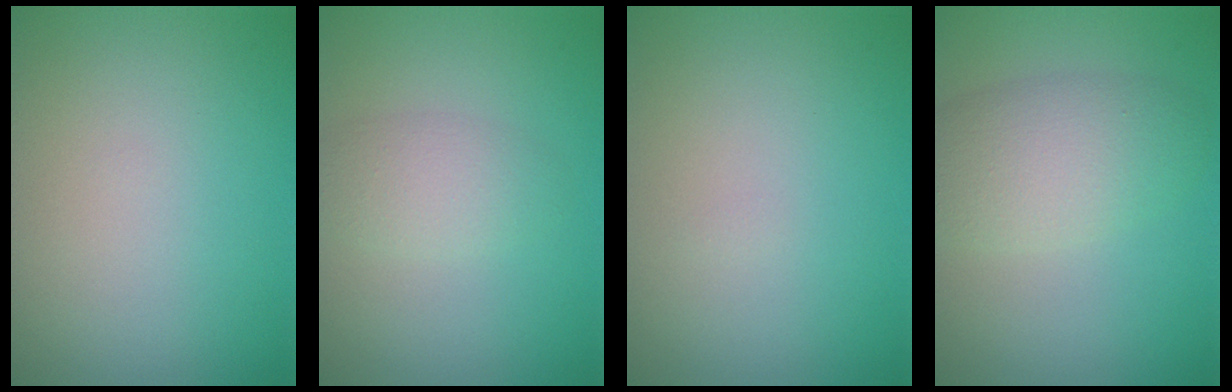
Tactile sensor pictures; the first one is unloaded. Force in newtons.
{"total": 2.4, "press": 2.4, "slide": 0.0}
{"total": 0.0}
{"total": 4.6, "press": 4.6, "slide": 0.1}